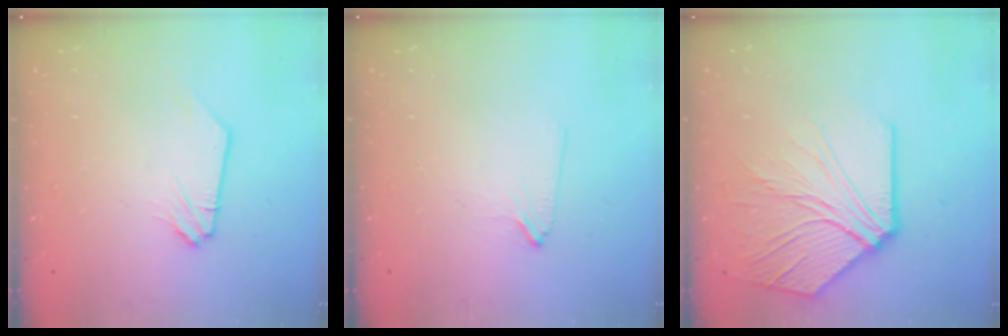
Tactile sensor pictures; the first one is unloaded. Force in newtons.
{"total": 1.6, "press": 1.5, "slide": 0.3}
{"total": 10.2, "press": 10.1, "slide": 1.9}